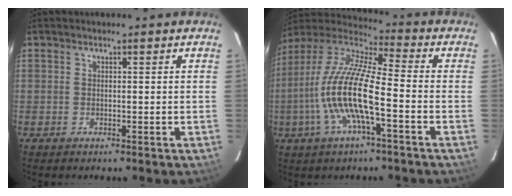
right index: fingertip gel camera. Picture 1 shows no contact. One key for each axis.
{"total": 15.9, "fx": -4.4, "fy": 3.1, "fz": 14.9, "tx": -0.290, "ty": -0.005, "tz": -0.090}